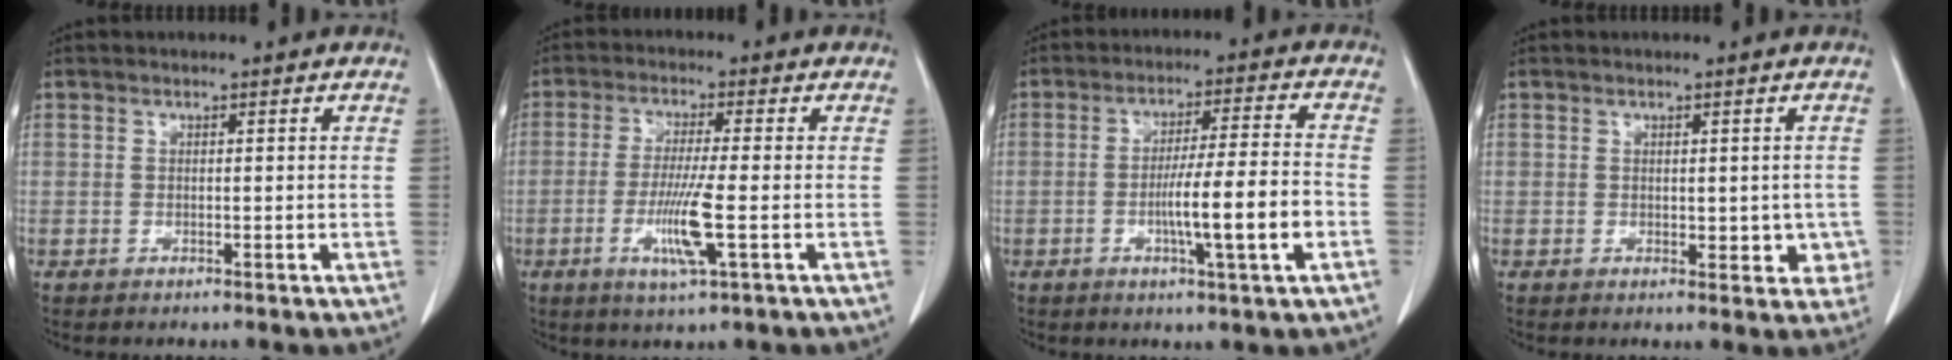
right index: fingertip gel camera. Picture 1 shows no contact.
{"total": 7.5, "force": [-2.1, -0.2, 7.2], "torque": [-0.140, -0.017, -0.041]}
{"total": 10.2, "force": [-2.9, -0.2, 9.8], "torque": [-0.163, 0.000, -0.049]}
{"total": 3.8, "force": [-0.3, 2.4, 3.0], "torque": [-0.016, 0.002, 0.003]}